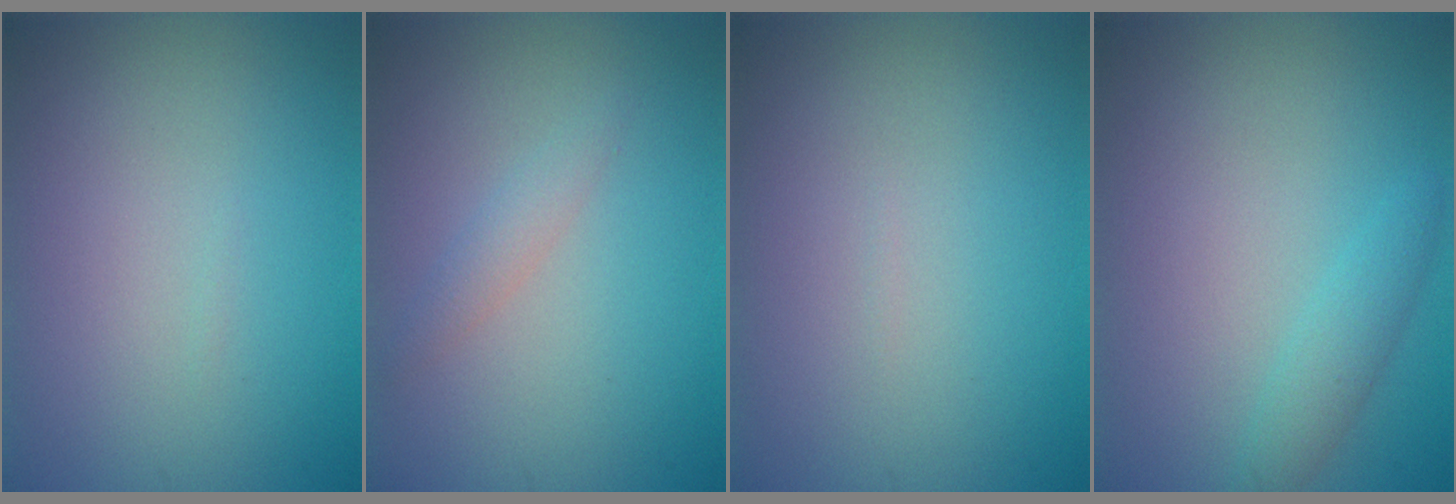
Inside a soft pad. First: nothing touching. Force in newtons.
{"total": 1.3, "press": 1.3, "slide": 0.1}
{"total": 0.0}
{"total": 1.9, "press": 1.9, "slide": 0.1}